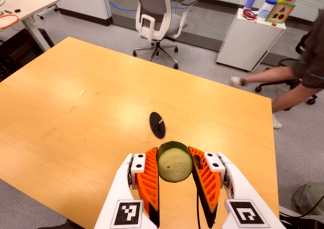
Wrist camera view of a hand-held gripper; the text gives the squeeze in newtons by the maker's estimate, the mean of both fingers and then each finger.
{"total": 11.5, "left": 11.2, "right": 11.8}